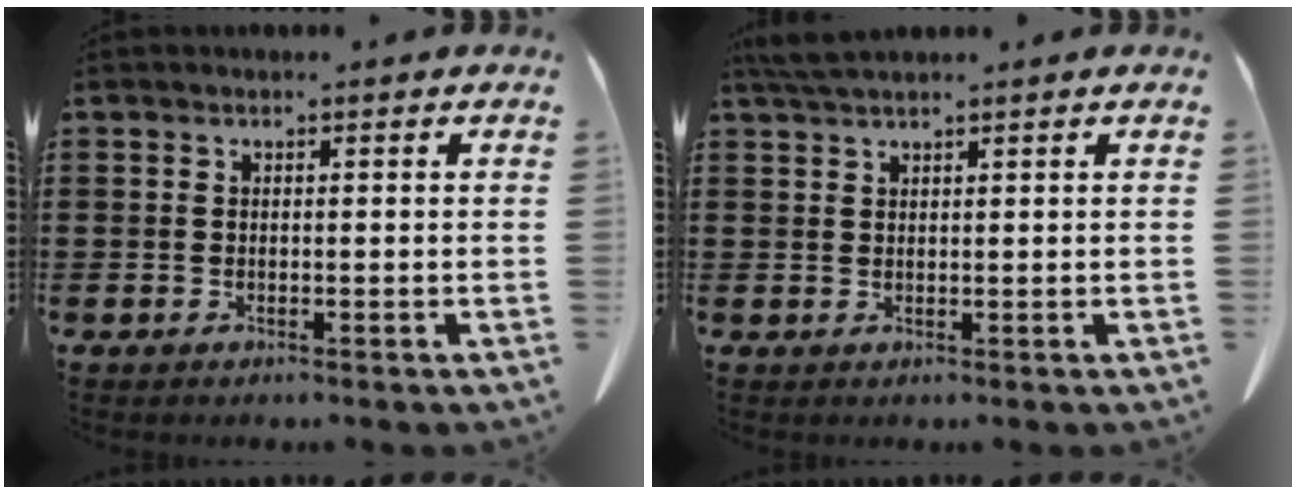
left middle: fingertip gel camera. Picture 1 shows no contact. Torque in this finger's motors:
{"motor_torque": [0.63, 0.51, 0.07, 0.04]}